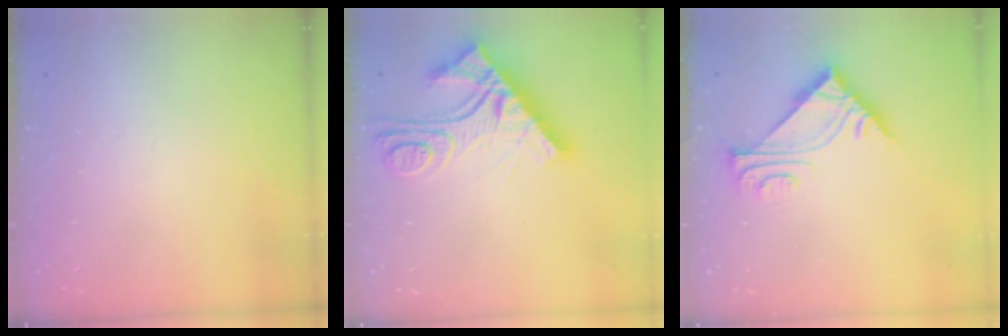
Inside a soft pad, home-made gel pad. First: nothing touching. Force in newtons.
{"total": 15.8, "press": 15.8, "slide": 0.6}
{"total": 6.0, "press": 6.0, "slide": 0.1}